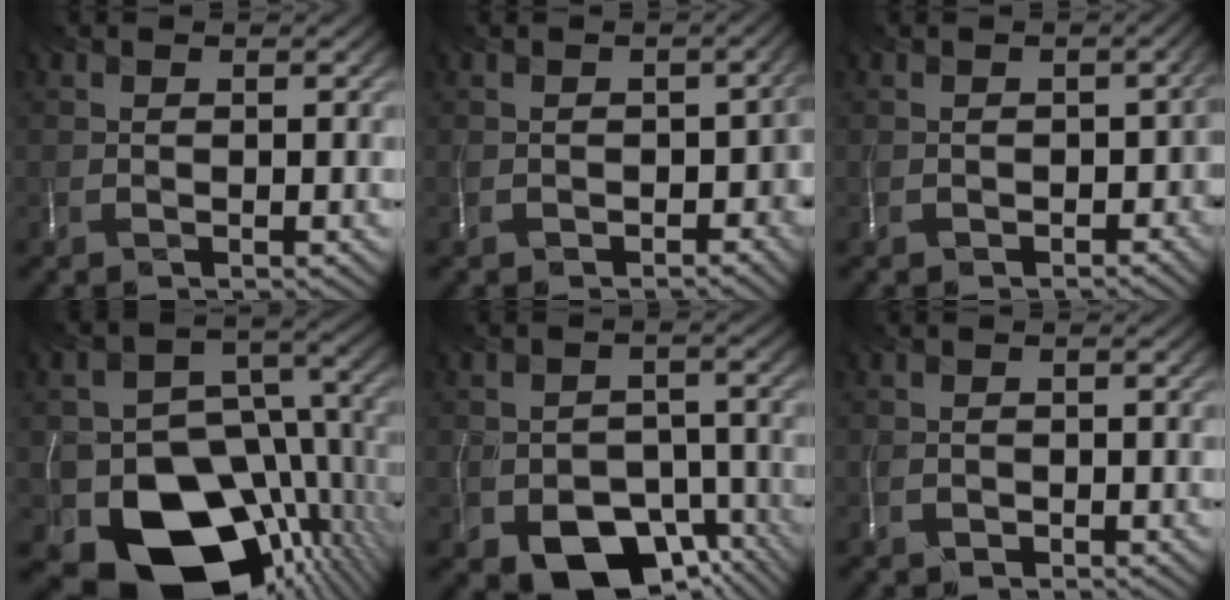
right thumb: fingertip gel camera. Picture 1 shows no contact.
{"total": 4.9, "force": [-2.6, 3.2, 2.6], "torque": [-0.036, -0.022, -0.041]}
{"total": 4.0, "force": [-2.1, 2.7, 2.0], "torque": [-0.027, -0.021, -0.030]}
{"total": 15.3, "force": [-6.6, 11.3, 8.0], "torque": [-0.108, -0.043, -0.097]}
{"total": 9.3, "force": [-5.5, 6.0, 4.4], "torque": [-0.082, -0.034, -0.082]}
{"total": 0.8, "force": [-0.6, 0.5, -0.2], "torque": [-0.003, -0.003, -0.006]}